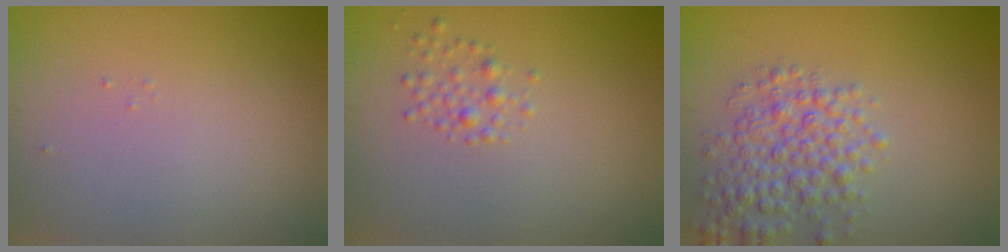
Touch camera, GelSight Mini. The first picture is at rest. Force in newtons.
{"total": 1.3, "press": 1.3, "slide": 0.0}
{"total": 4.1, "press": 4.1, "slide": 0.1}